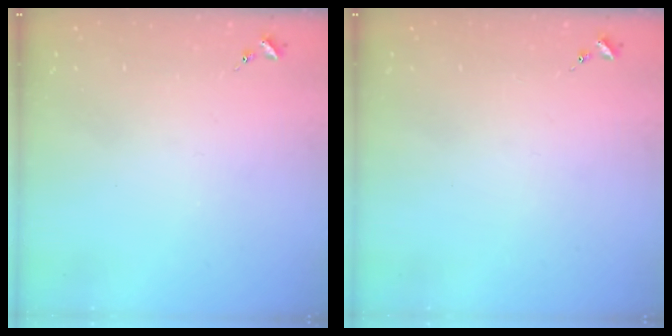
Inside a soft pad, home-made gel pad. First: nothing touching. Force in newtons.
{"total": 0.0}